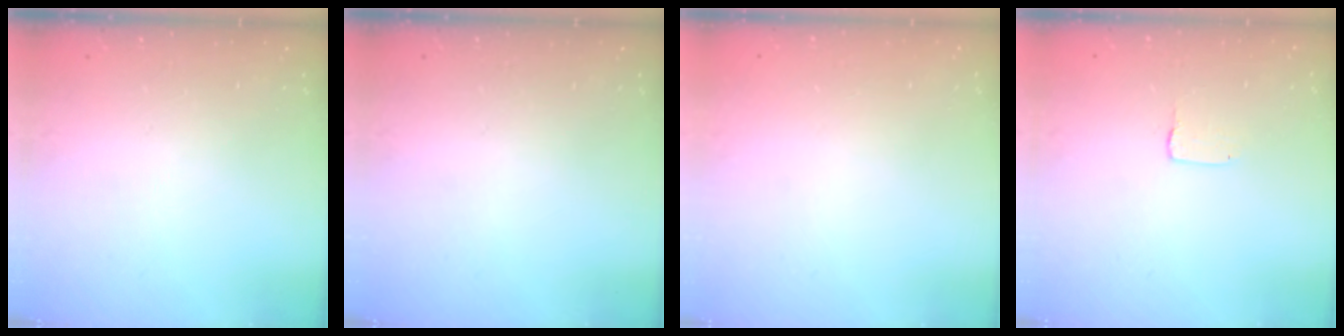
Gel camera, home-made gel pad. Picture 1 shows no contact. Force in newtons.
{"total": 0.0}
{"total": 0.0}
{"total": 1.0, "press": 1.0, "slide": 0.1}